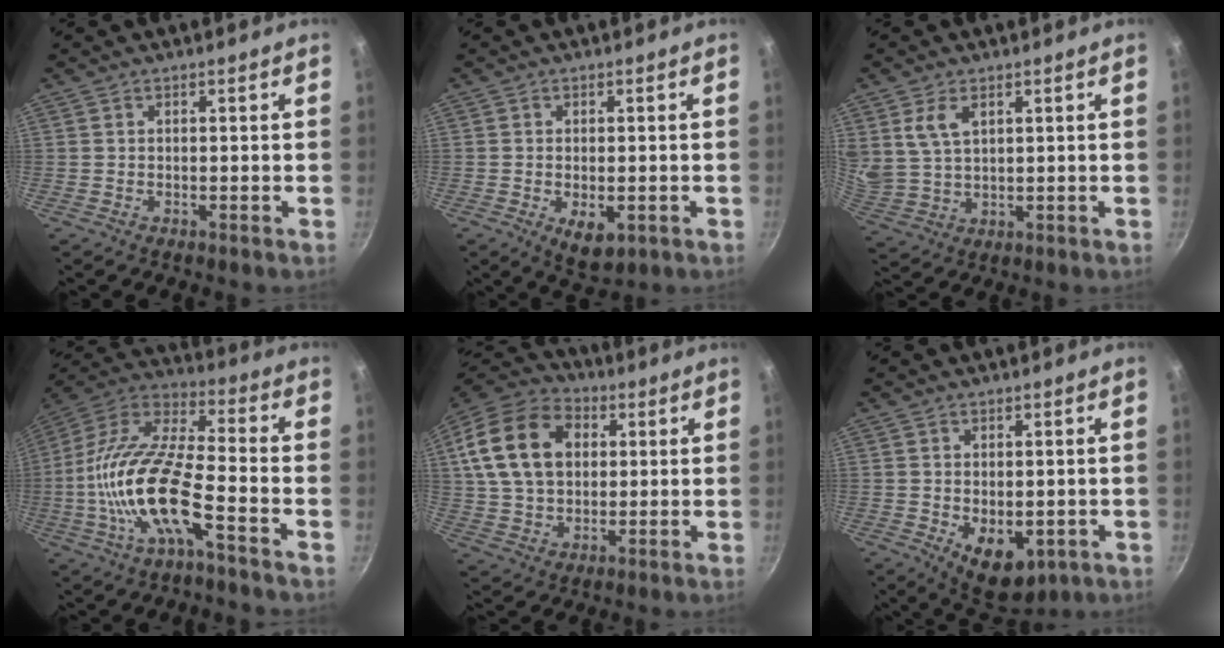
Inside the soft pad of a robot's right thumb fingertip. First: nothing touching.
{"total": 5.6, "force": [-1.5, 3.2, 4.4], "torque": [-0.056, -0.007, -0.014]}
{"total": 7.0, "force": [3.1, 4.2, 4.7], "torque": [-0.084, -0.017, 0.071]}
{"total": 18.4, "force": [-6.5, 6.0, 16.1], "torque": [-0.307, 0.049, -0.141]}
{"total": 19.1, "force": [4.5, 13.8, 12.5], "torque": [-0.209, 0.018, 0.075]}
{"total": 8.8, "force": [-1.9, 5.6, 6.5], "torque": [-0.066, -0.008, -0.011]}